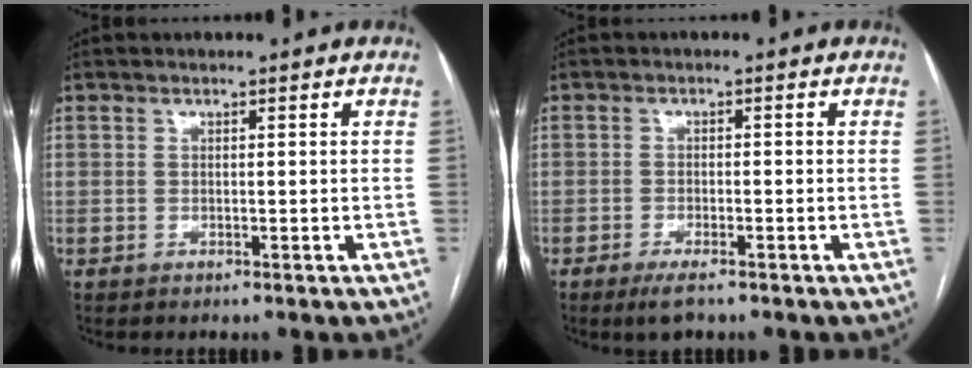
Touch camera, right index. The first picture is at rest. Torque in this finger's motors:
{"motor_torque": [0.32, 0.00, 0.15, 0.03]}